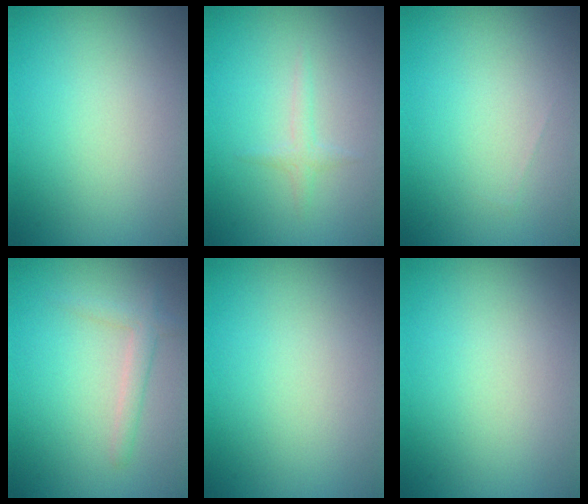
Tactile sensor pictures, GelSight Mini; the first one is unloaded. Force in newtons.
{"total": 1.0, "press": 1.0, "slide": 0.1}
{"total": 0.0}
{"total": 1.8, "press": 1.7, "slide": 0.1}
{"total": 0.0}
{"total": 0.0}